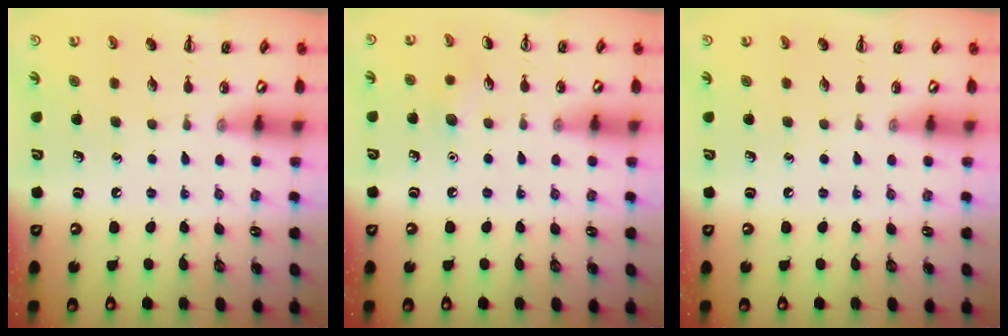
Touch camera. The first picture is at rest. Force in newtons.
{"total": 5.6, "press": 5.3, "slide": 1.6}
{"total": 0.0}